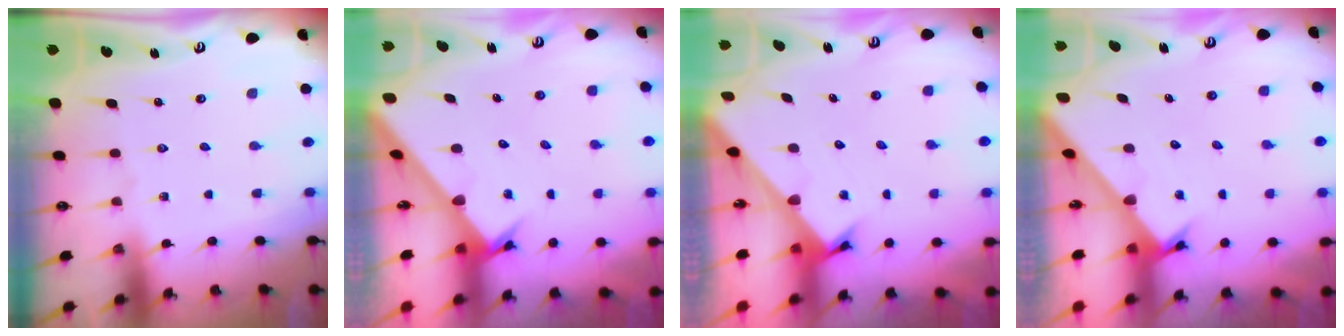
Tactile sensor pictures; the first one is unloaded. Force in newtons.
{"total": 2.7, "press": 2.7, "slide": 0.3}
{"total": 2.5, "press": 2.5, "slide": 0.3}
{"total": 2.3, "press": 2.3, "slide": 0.2}